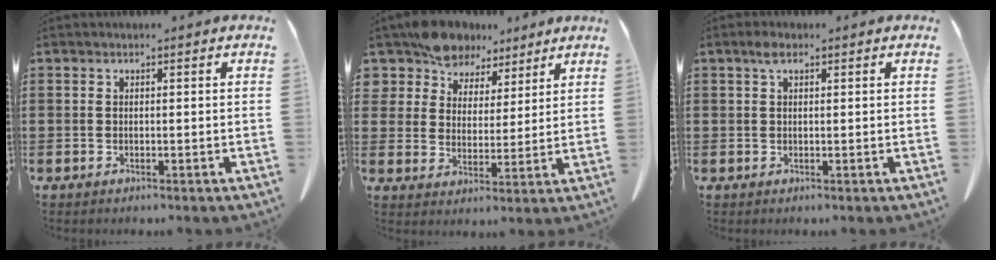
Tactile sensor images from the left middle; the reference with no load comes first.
{"total": 8.0, "force": [6.9, 3.8, 1.1], "torque": [-0.060, -0.020, 0.133]}
{"total": 1.7, "force": [0.8, 0.8, 1.3], "torque": [-0.030, 0.004, 0.015]}